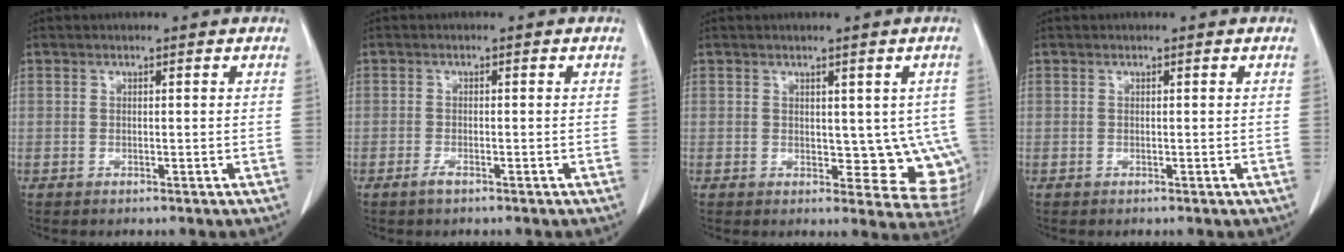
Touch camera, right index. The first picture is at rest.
{"total": 1.2, "force": [-0.9, 0.2, 0.8], "torque": [-0.019, -0.002, -0.015]}
{"total": 8.4, "force": [0.4, 4.6, 7.0], "torque": [-0.053, -0.006, 0.012]}
{"total": 0.0}